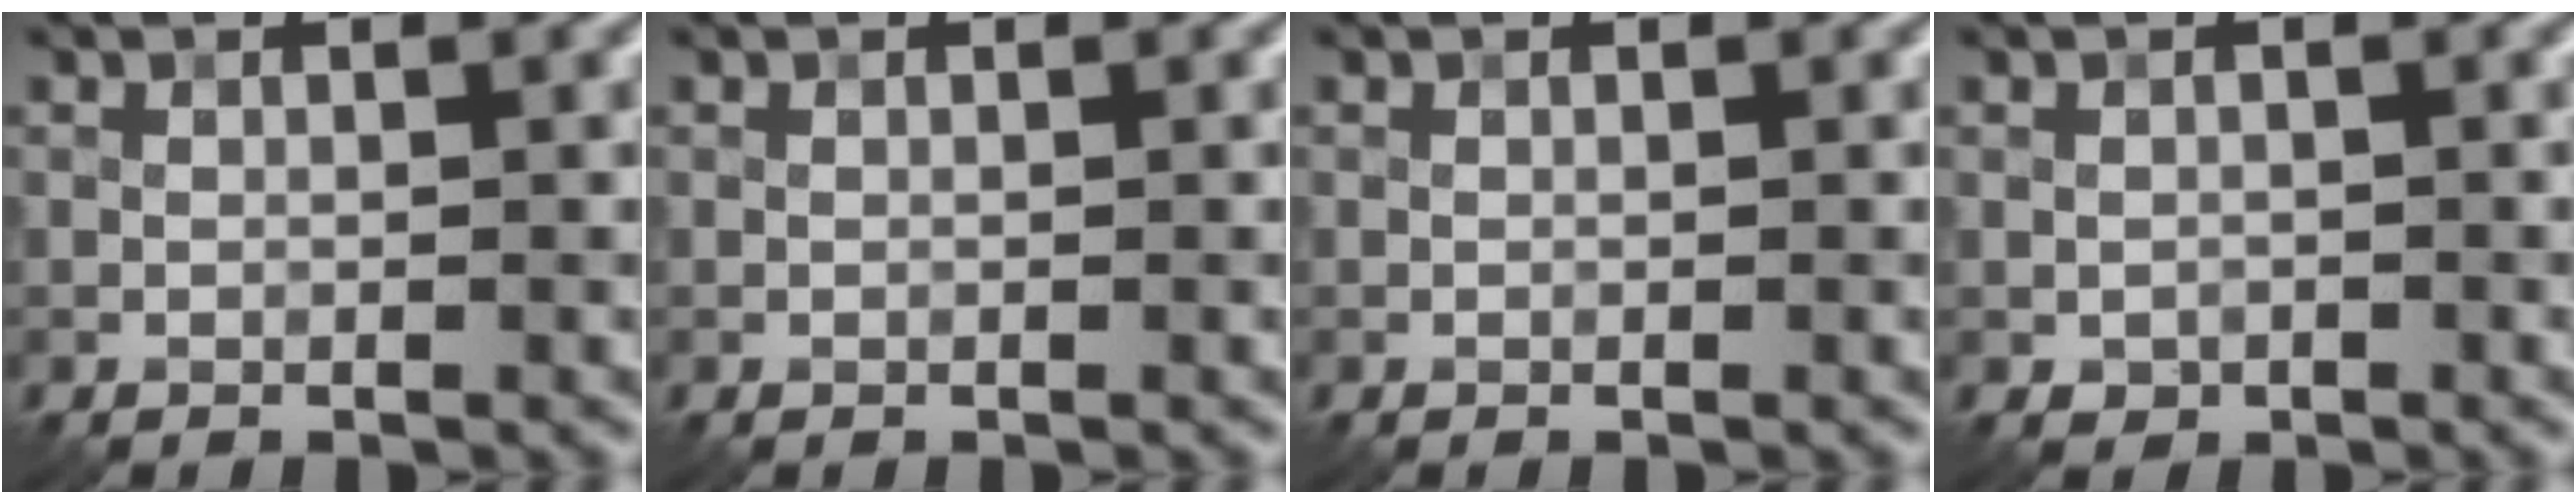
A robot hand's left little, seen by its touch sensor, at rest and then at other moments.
{"total": 0.0}
{"total": 0.0}
{"total": 0.8, "force": [-0.3, 0.7, 0.3], "torque": [-0.001, -0.004, -0.005]}